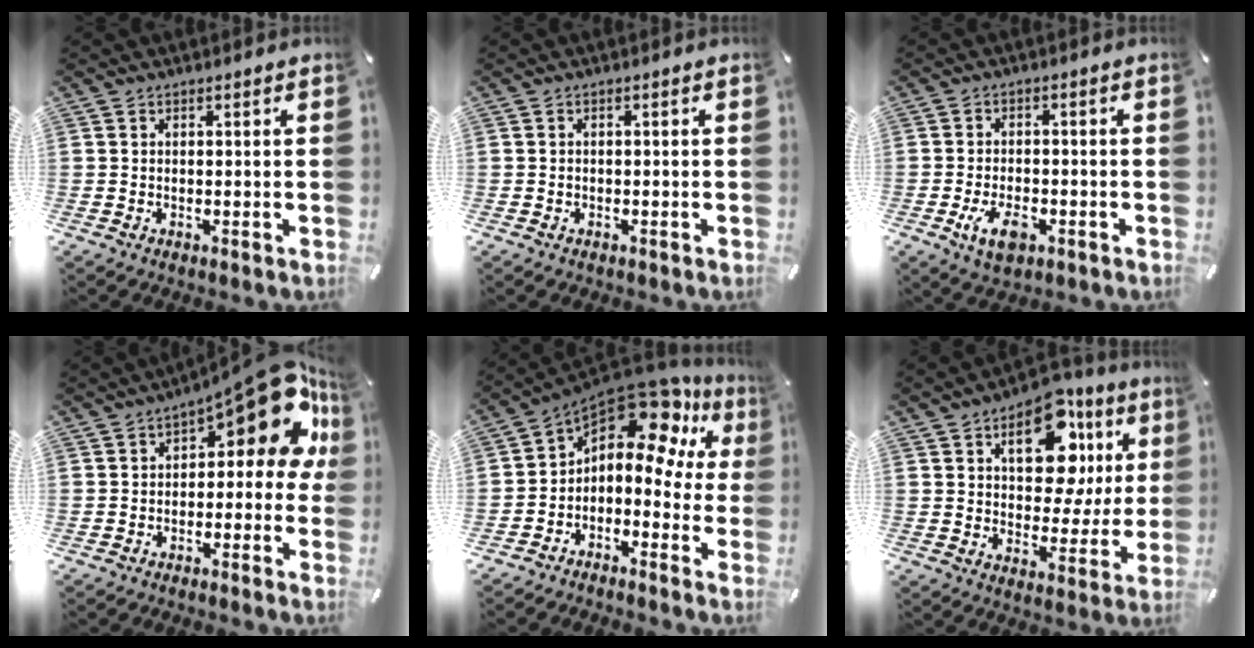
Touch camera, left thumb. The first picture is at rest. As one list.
[{"total": 0.7, "force": [-0.3, 0.6, 0.3], "torque": [-0.006, 0.003, -0.008]}, {"total": 6.5, "force": [-2.6, 3.8, 4.6], "torque": [-0.090, 0.005, -0.050]}, {"total": 13.7, "force": [6.2, 5.7, 10.8], "torque": [-0.145, -0.043, 0.101]}, {"total": 12.2, "force": [8.7, 4.9, 7.1], "torque": [-0.111, -0.084, 0.144]}, {"total": 16.8, "force": [7.1, 10.0, 11.5], "torque": [-0.156, -0.027, 0.118]}]